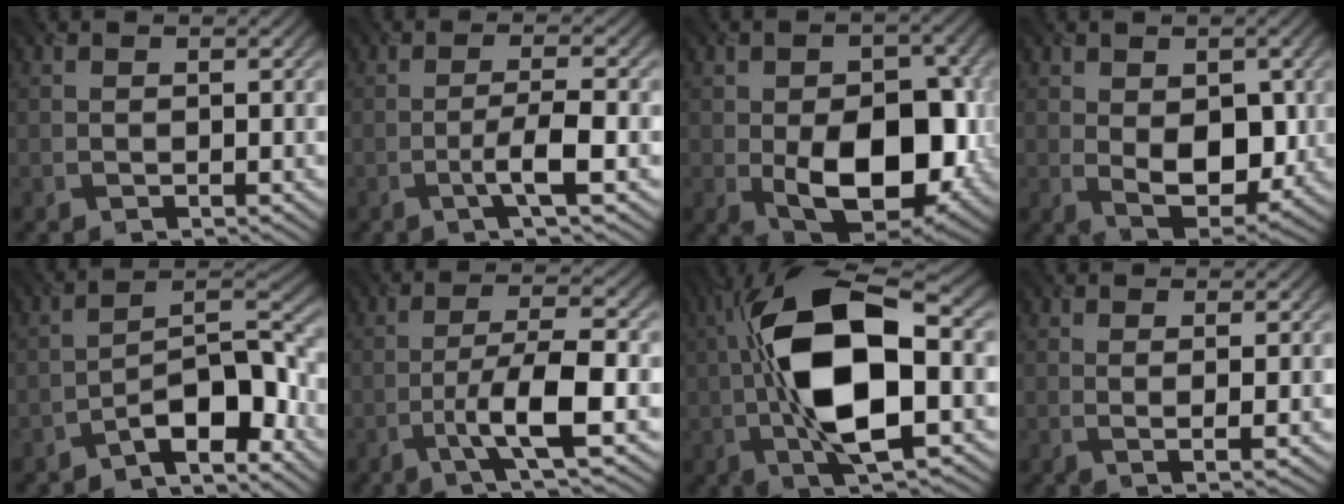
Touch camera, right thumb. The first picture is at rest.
{"total": 3.8, "force": [-1.7, 0.1, 3.4], "torque": [-0.061, 0.012, -0.043]}
{"total": 13.3, "force": [-2.9, 8.1, 10.1], "torque": [-0.146, -0.031, -0.040]}
{"total": 7.4, "force": [-0.2, 4.5, 5.9], "torque": [-0.105, -0.018, 0.003]}
{"total": 8.2, "force": [-5.6, 2.2, 5.5], "torque": [-0.078, 0.020, -0.108]}
{"total": 7.3, "force": [-3.0, 1.1, 6.6], "torque": [-0.120, 0.012, -0.064]}
{"total": 14.4, "force": [-0.7, 5.8, 13.1], "torque": [-0.258, 0.019, -0.021]}
{"total": 2.2, "force": [0.8, 0.2, 2.0], "torque": [-0.040, -0.003, 0.013]}